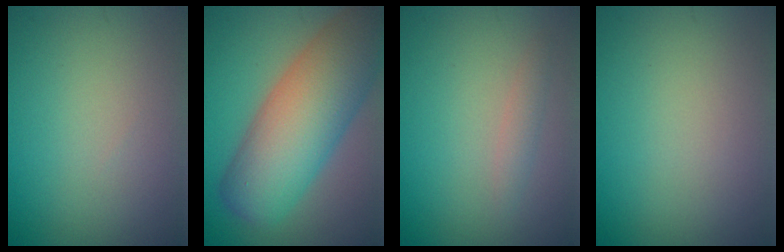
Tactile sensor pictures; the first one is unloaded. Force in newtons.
{"total": 10.8, "press": 10.8, "slide": 0.5}
{"total": 1.1, "press": 1.1, "slide": 0.0}
{"total": 0.0}